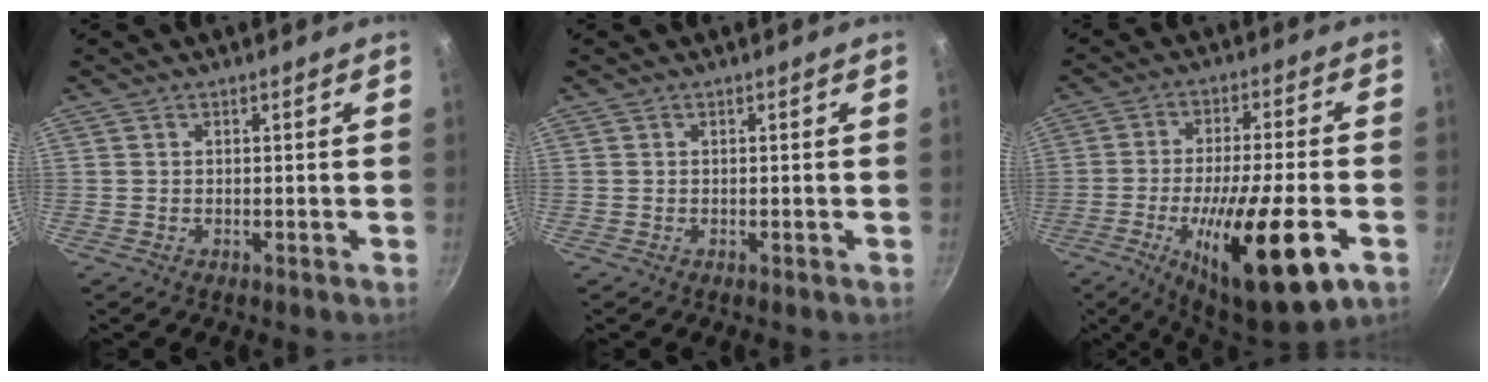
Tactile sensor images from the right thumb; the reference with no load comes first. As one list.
[{"total": 0.0}, {"total": 20.6, "force": [-7.6, 5.1, 18.4], "torque": [-0.286, 0.014, -0.121]}]